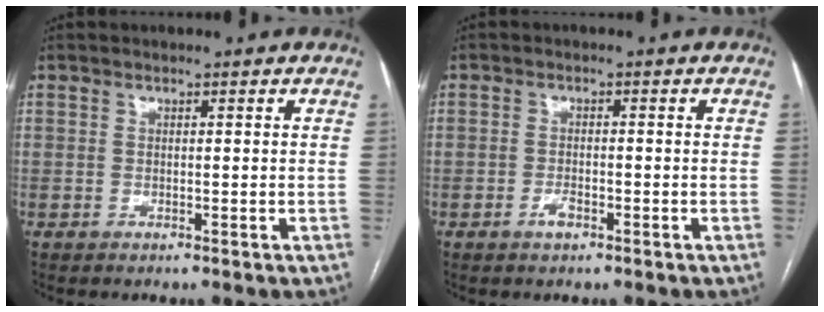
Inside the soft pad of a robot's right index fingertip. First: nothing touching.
{"total": 2.0, "force": [-1.2, 0.7, 1.5], "torque": [-0.030, 0.001, -0.021]}